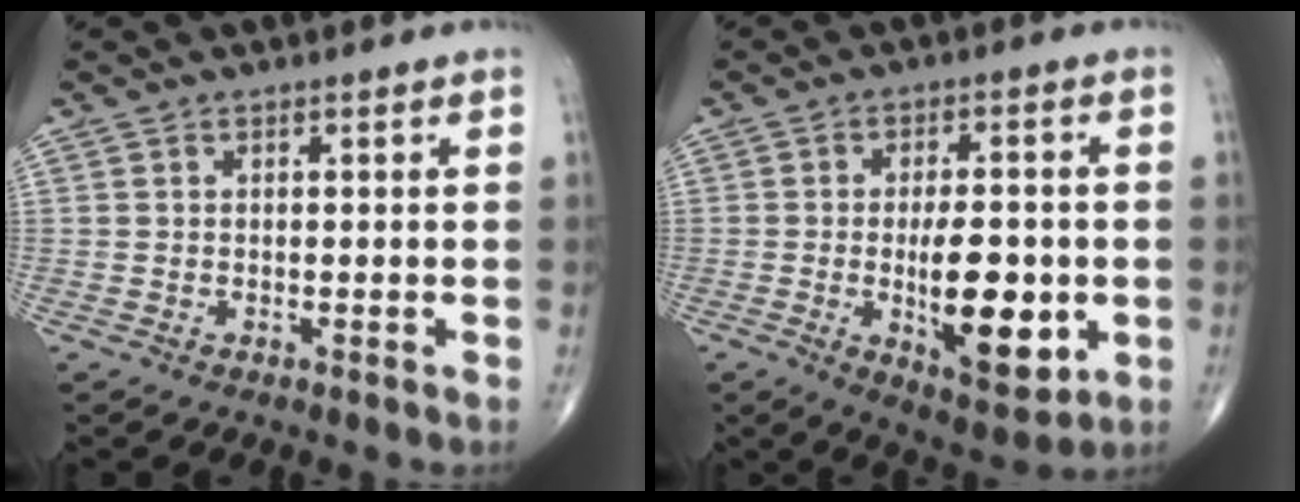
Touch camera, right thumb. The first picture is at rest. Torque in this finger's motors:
{"motor_torque": [1.69, 3.32, 1.08, 0.22, 0.40]}